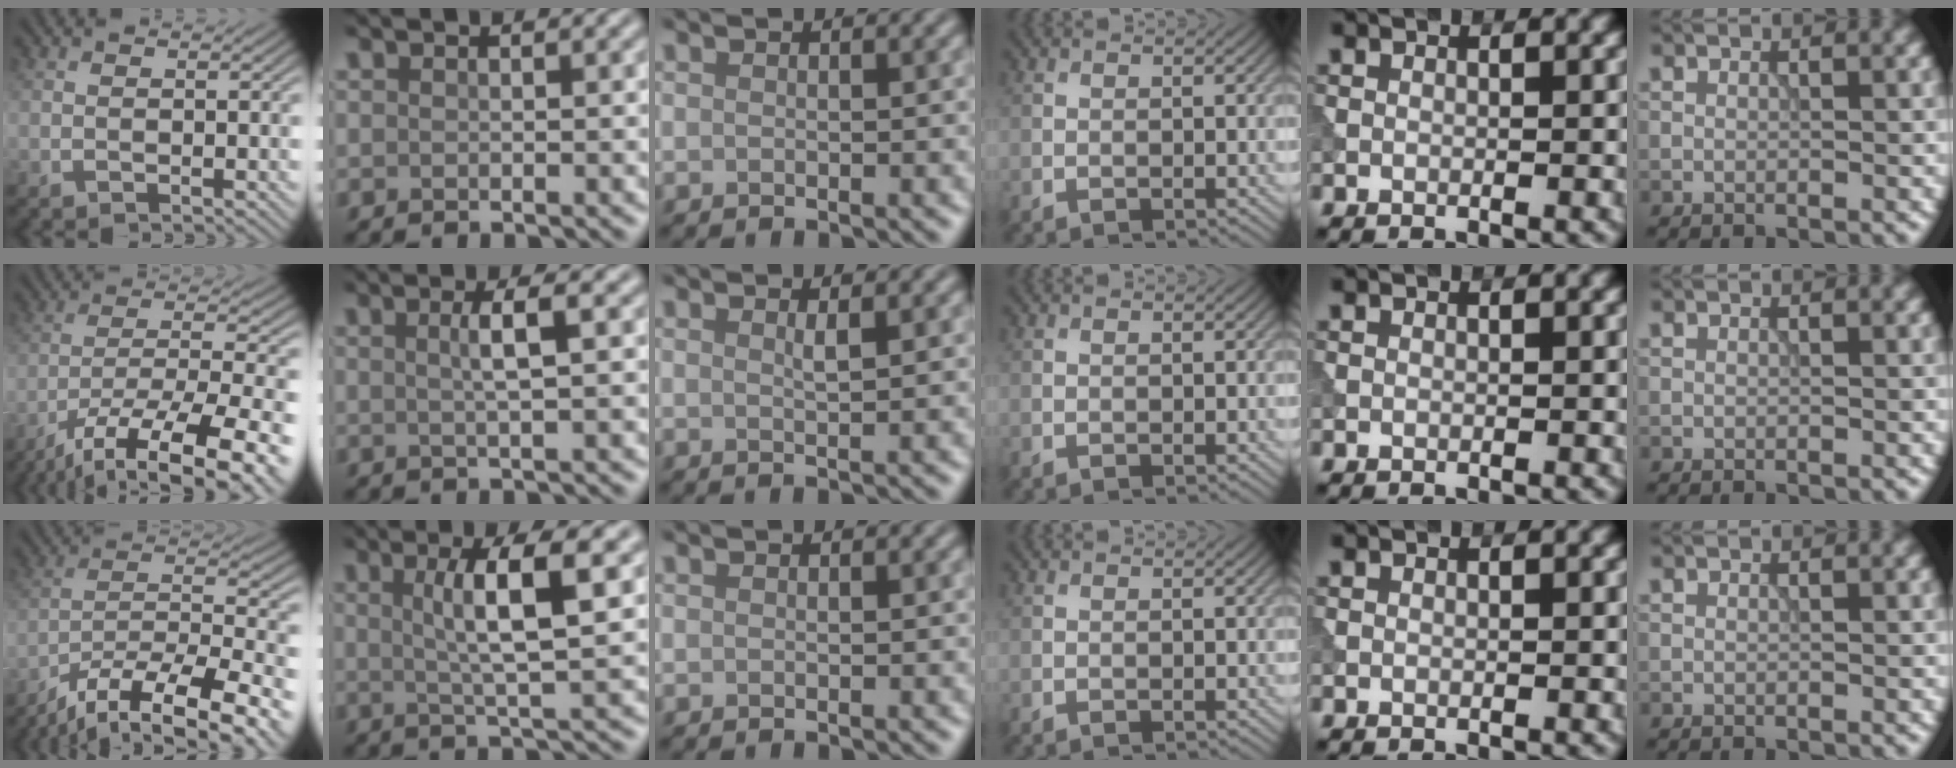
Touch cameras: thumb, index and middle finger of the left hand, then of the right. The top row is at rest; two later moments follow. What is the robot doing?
{"motion": "extract", "object": "tissue"}